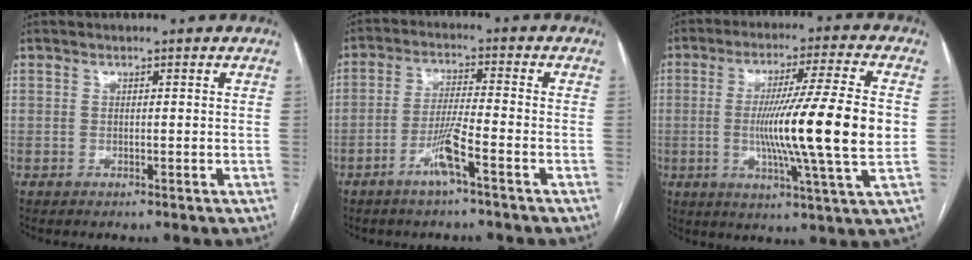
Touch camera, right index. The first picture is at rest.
{"total": 6.1, "force": [-3.3, -0.4, 5.1], "torque": [-0.102, -0.002, -0.067]}
{"total": 16.9, "force": [-0.6, -1.2, 16.9], "torque": [-0.285, -0.011, -0.021]}